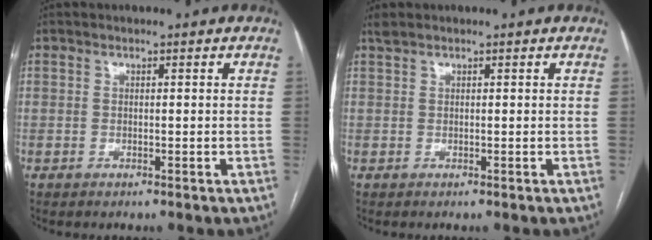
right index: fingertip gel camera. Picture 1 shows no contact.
{"total": 0.9, "force": [0.7, 0.1, 0.4], "torque": [-0.018, 0.017, 0.021]}